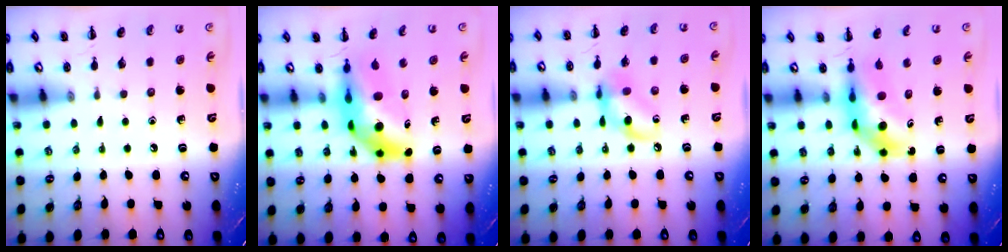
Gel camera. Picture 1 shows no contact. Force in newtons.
{"total": 9.5, "press": 9.0, "slide": 3.1}
{"total": 10.8, "press": 10.7, "slide": 1.8}
{"total": 5.9, "press": 5.7, "slide": 1.3}